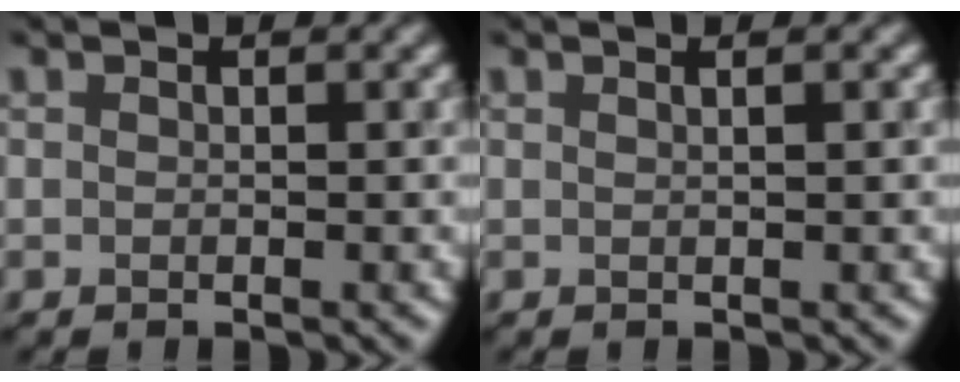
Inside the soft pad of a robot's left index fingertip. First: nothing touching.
{"total": 1.6, "force": [0.7, 0.6, 1.3], "torque": [-0.009, 0.002, -0.004]}